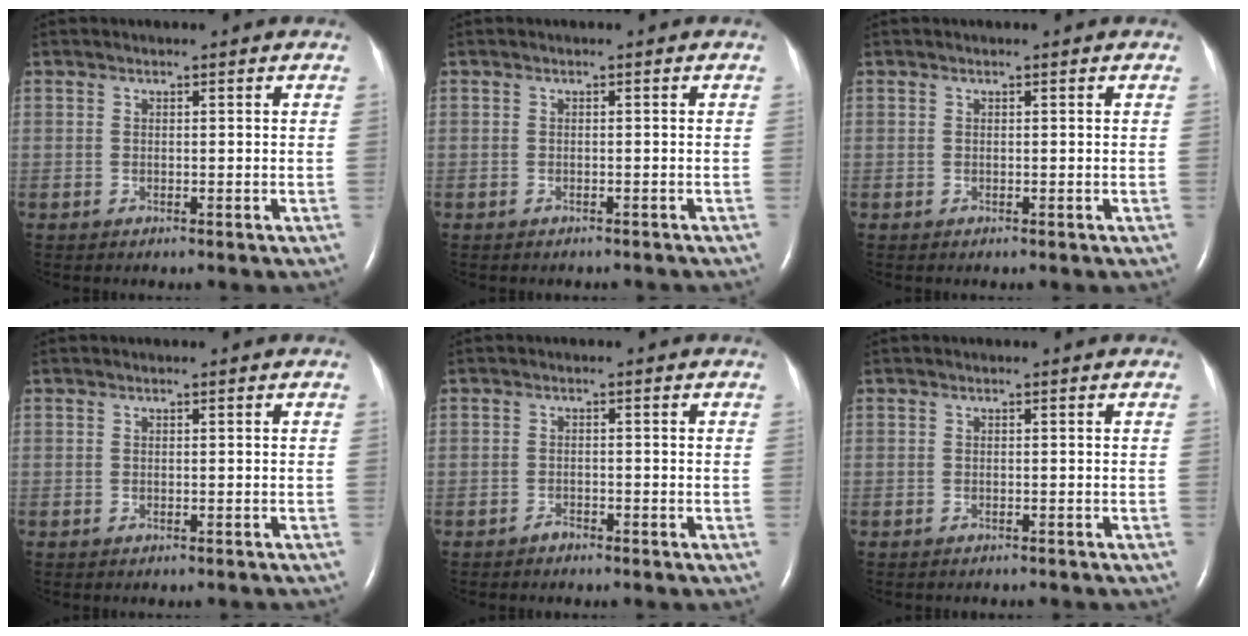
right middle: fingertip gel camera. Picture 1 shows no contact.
{"total": 2.1, "force": [-1.9, 0.6, 0.7], "torque": [-0.016, -0.004, -0.020]}
{"total": 0.0}
{"total": 1.3, "force": [-1.1, 0.3, 0.5], "torque": [-0.013, -0.004, -0.011]}
{"total": 1.1, "force": [-1.1, 0.4, 0.2], "torque": [-0.006, 0.000, -0.018]}
{"total": 2.1, "force": [-1.9, 0.5, 0.6], "torque": [-0.016, -0.004, -0.020]}